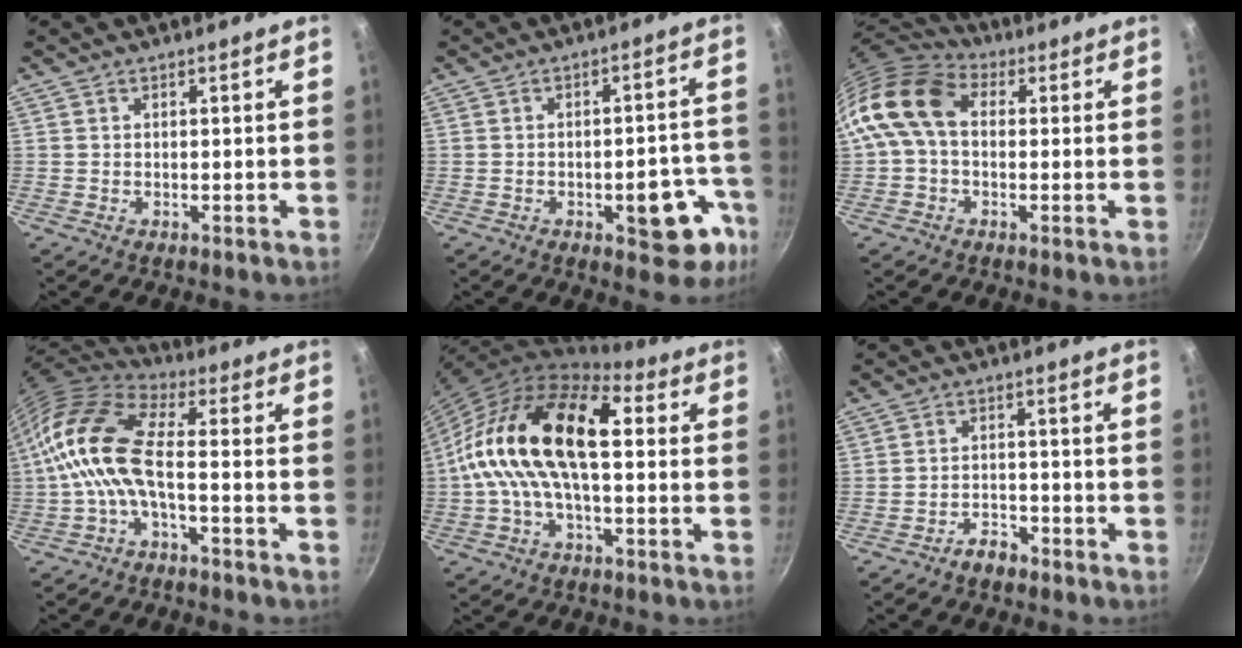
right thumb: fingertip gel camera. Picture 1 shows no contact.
{"total": 11.2, "force": [-4.9, 5.4, 8.6], "torque": [-0.051, 0.037, -0.056]}
{"total": 13.1, "force": [1.6, 9.1, 9.3], "torque": [-0.165, 0.025, 0.008]}
{"total": 13.5, "force": [-2.0, 5.8, 12.1], "torque": [-0.248, 0.033, -0.053]}
{"total": 19.6, "force": [1.5, 10.2, 16.7], "torque": [-0.291, 0.036, 0.003]}
{"total": 3.4, "force": [-2.8, 1.5, 1.2], "torque": [-0.013, 0.030, -0.048]}